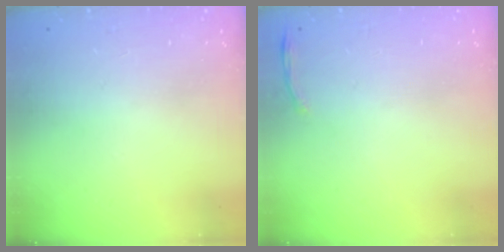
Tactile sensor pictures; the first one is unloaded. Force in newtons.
{"total": 4.1, "press": 3.9, "slide": 1.1}